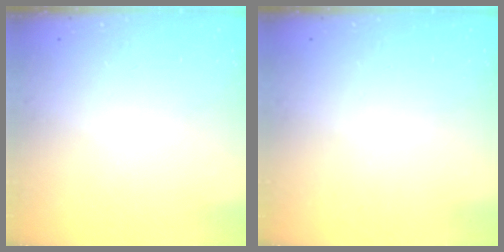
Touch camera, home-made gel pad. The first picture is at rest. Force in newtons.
{"total": 0.0}